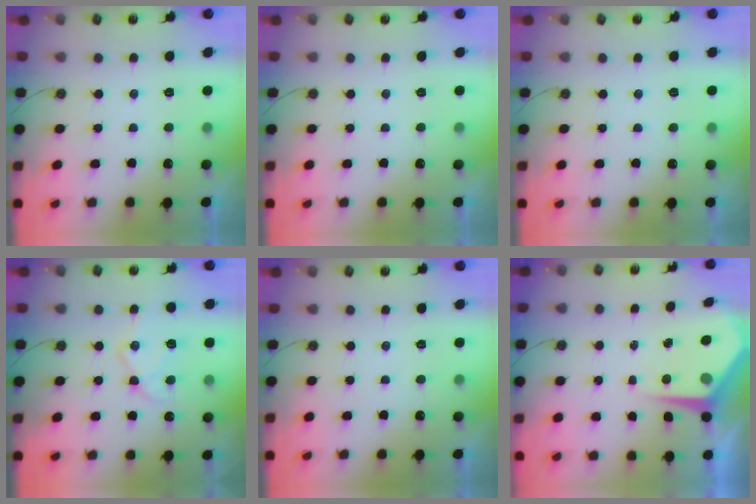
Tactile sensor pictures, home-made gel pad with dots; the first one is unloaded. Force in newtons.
{"total": 0.0}
{"total": 2.9, "press": 2.9, "slide": 0.5}
{"total": 12.7, "press": 12.7, "slide": 1.2}
{"total": 0.0}
{"total": 5.5, "press": 5.5, "slide": 0.4}